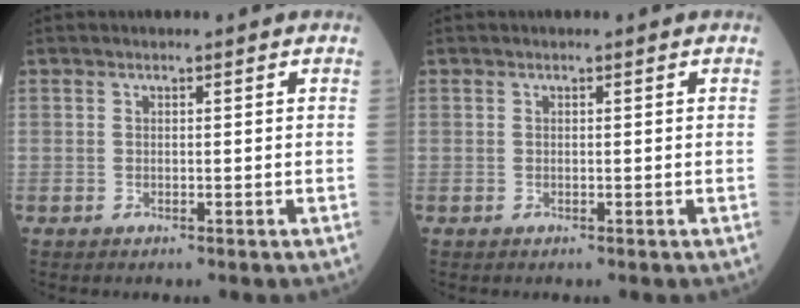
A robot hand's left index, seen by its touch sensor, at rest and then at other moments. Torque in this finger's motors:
{"motor_torque": [0.00, 0.00, 0.00, 0.00]}